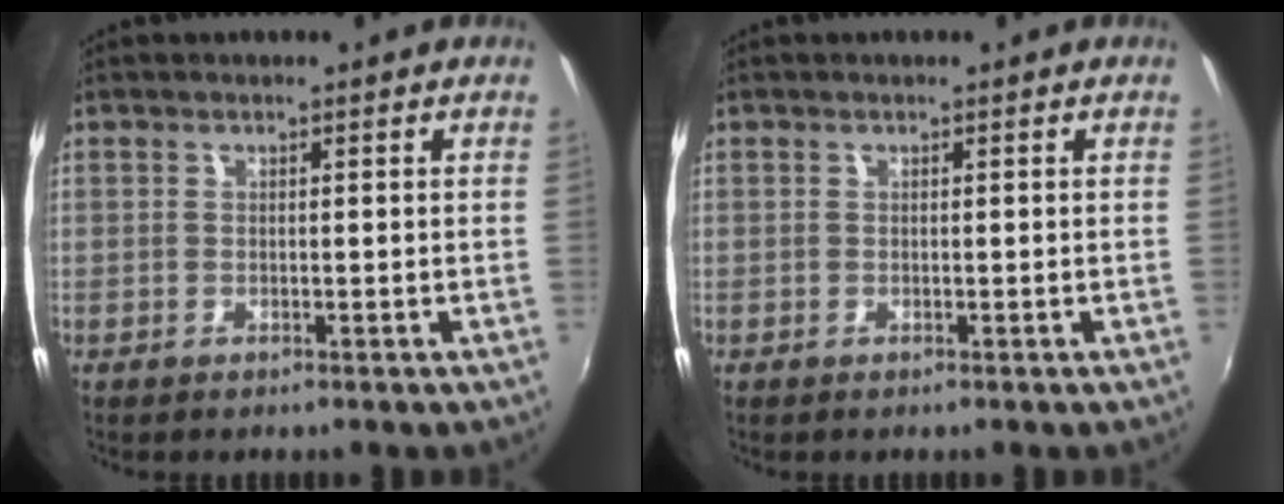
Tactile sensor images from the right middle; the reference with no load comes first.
{"total": 0.0}